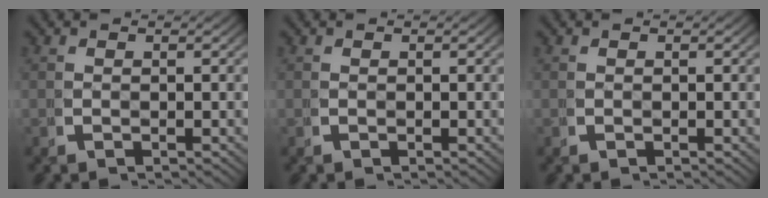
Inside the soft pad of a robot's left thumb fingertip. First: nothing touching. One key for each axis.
{"total": 0.0}
{"total": 0.0}